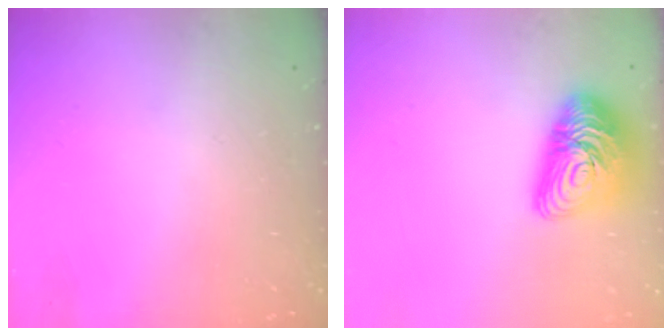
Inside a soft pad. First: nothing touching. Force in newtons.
{"total": 16.7, "press": 16.6, "slide": 1.1}